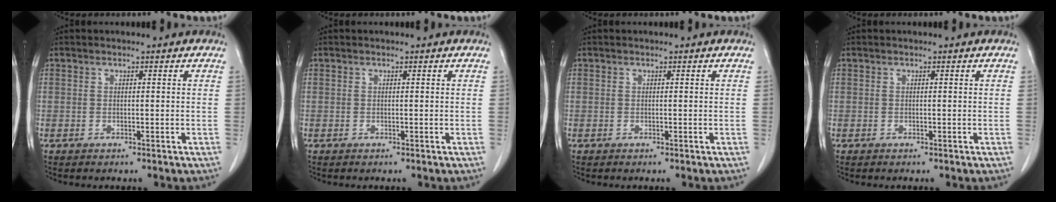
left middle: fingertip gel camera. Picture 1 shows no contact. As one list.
[{"total": 0.0}, {"total": 0.0}, {"total": 0.0}]